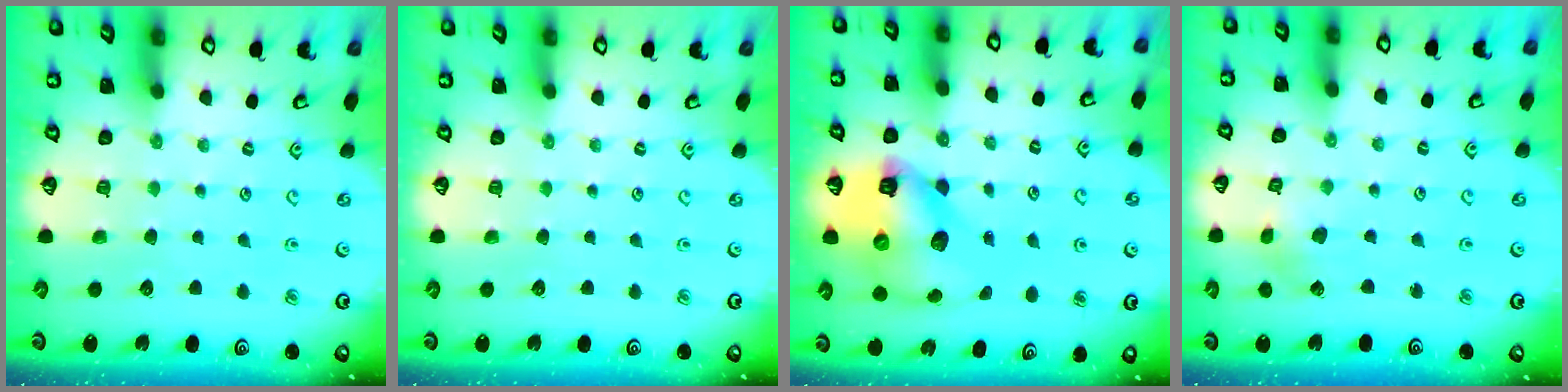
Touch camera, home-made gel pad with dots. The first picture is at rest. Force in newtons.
{"total": 0.0}
{"total": 15.9, "press": 15.8, "slide": 1.9}
{"total": 2.8, "press": 2.8, "slide": 0.4}